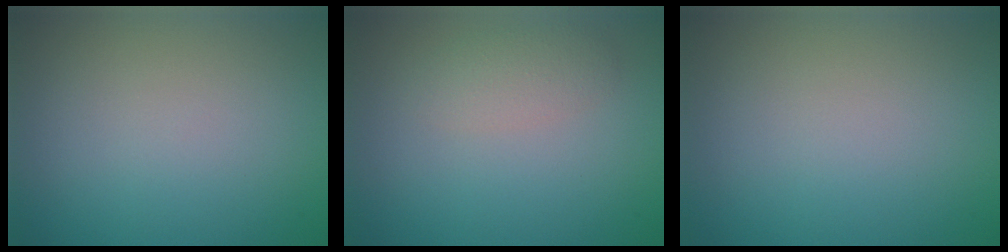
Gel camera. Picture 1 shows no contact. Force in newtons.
{"total": 1.7, "press": 1.7, "slide": 0.1}
{"total": 0.0}